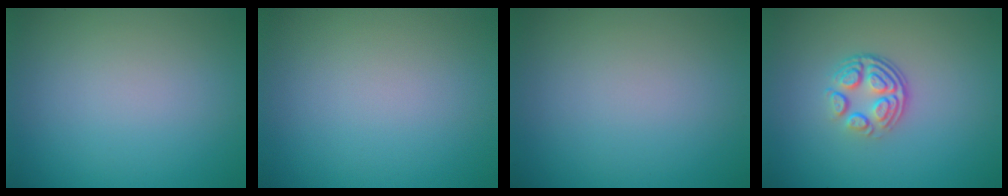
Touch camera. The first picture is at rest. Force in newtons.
{"total": 0.0}
{"total": 0.0}
{"total": 3.9, "press": 2.7, "slide": 2.8}